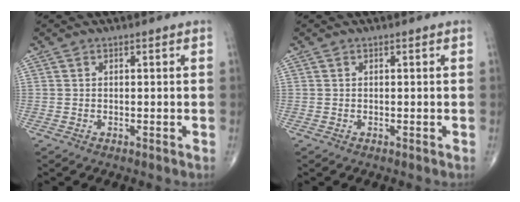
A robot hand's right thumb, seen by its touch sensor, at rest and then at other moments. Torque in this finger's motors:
{"motor_torque": [-0.01, 0.01, 0.11, 0.01, 0.00]}